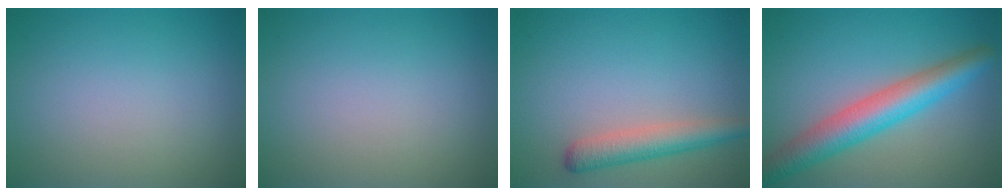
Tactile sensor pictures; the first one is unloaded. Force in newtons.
{"total": 0.0}
{"total": 3.4, "press": 3.4, "slide": 0.1}
{"total": 6.1, "press": 6.1, "slide": 0.2}